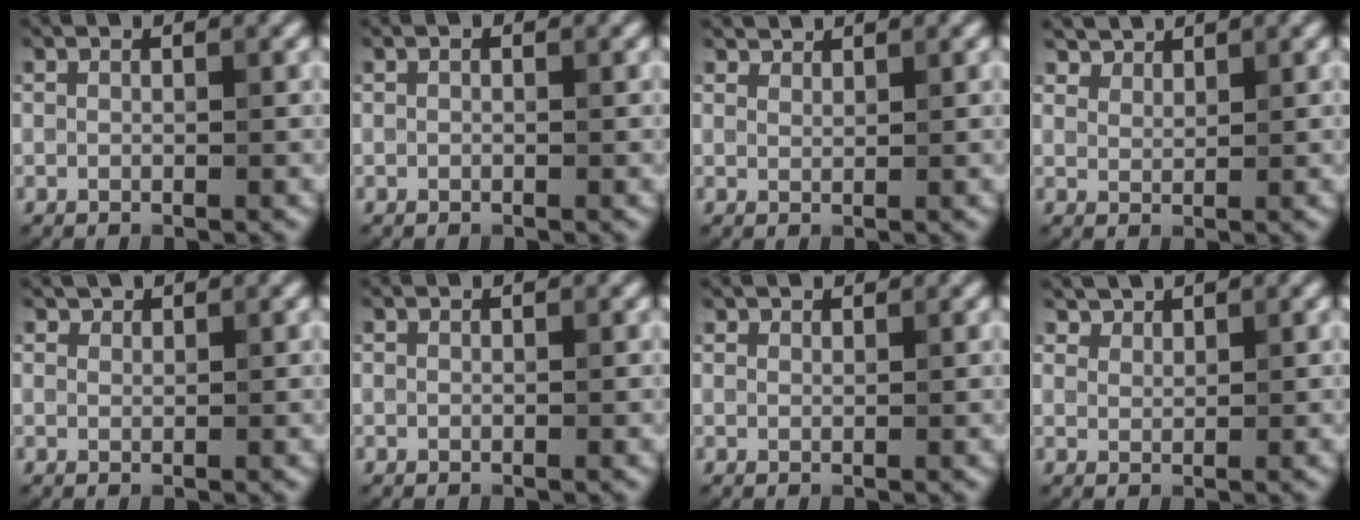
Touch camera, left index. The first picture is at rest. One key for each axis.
{"total": 0.0}
{"total": 1.9, "fx": 1.8, "fy": 0.4, "fz": 0.3, "tx": -0.009, "ty": -0.002, "tz": 0.033}
{"total": 2.6, "fx": 2.5, "fy": 0.8, "fz": 0.4, "tx": -0.015, "ty": -0.011, "tz": 0.057}
{"total": 1.0, "fx": 0.9, "fy": 0.4, "fz": 0.1, "tx": -0.002, "ty": -0.004, "tz": 0.012}
{"total": 0.0}
{"total": 1.2, "fx": 1.1, "fy": 0.3, "fz": 0.1, "tx": -0.005, "ty": -0.001, "tz": 0.016}
{"total": 2.2, "fx": 2.0, "fy": 0.8, "fz": 0.4, "tx": -0.011, "ty": -0.012, "tz": 0.050}